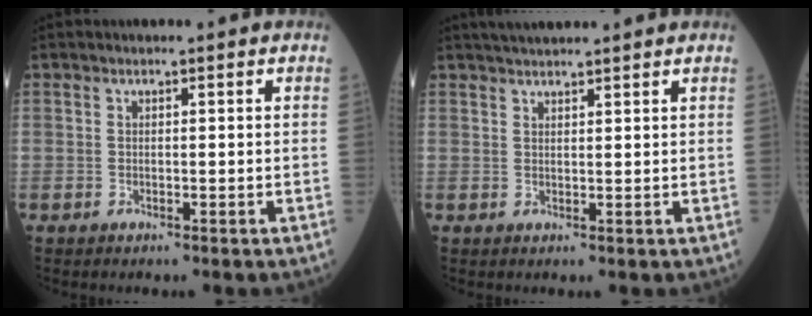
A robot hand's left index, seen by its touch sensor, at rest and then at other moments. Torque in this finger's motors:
{"motor_torque": [0.12, -0.14, 0.07, 0.02]}